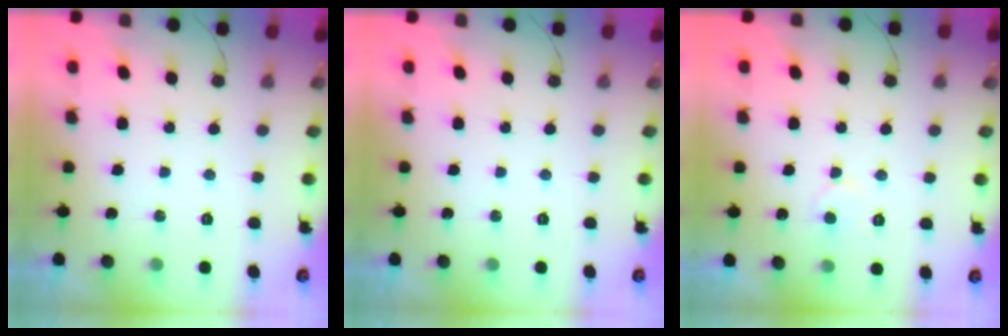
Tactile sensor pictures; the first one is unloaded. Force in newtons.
{"total": 0.0}
{"total": 4.1, "press": 4.1, "slide": 0.3}